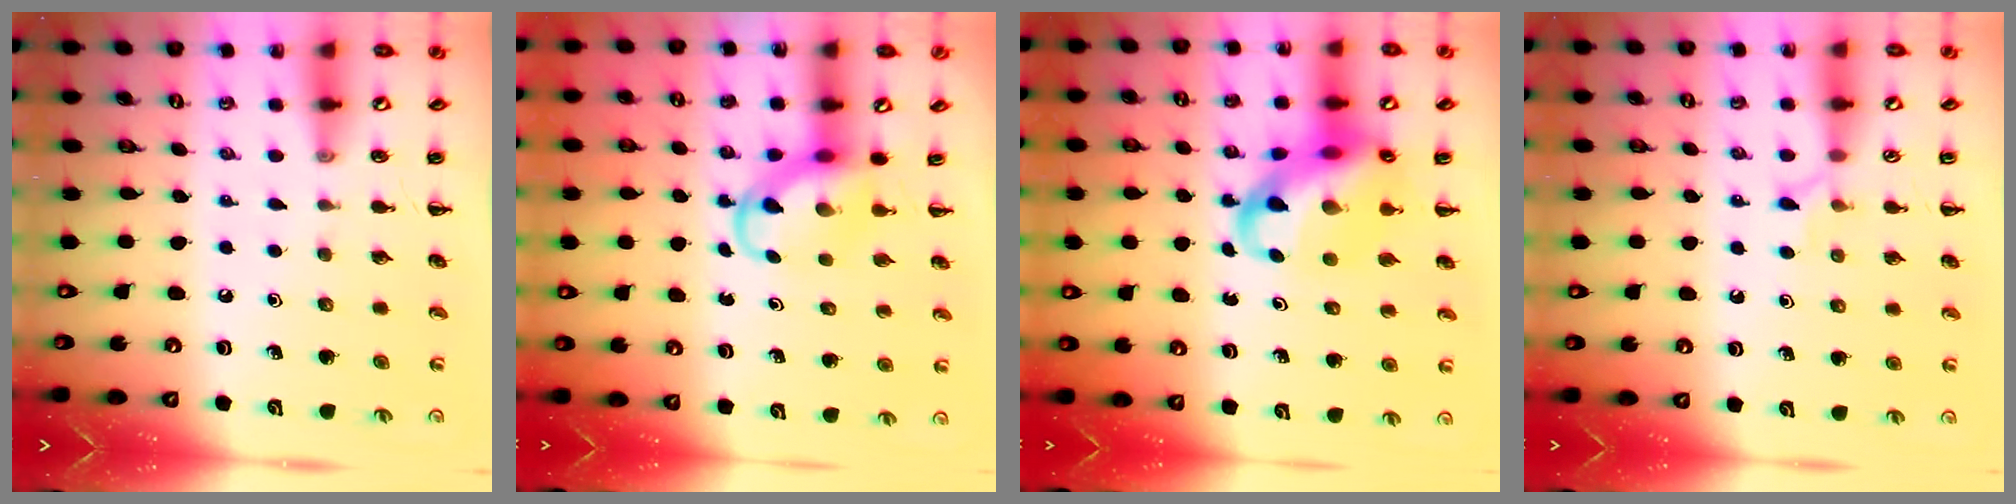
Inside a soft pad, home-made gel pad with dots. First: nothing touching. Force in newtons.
{"total": 5.1, "press": 5.0, "slide": 0.4}
{"total": 14.1, "press": 13.7, "slide": 3.6}
{"total": 4.0, "press": 3.7, "slide": 1.6}